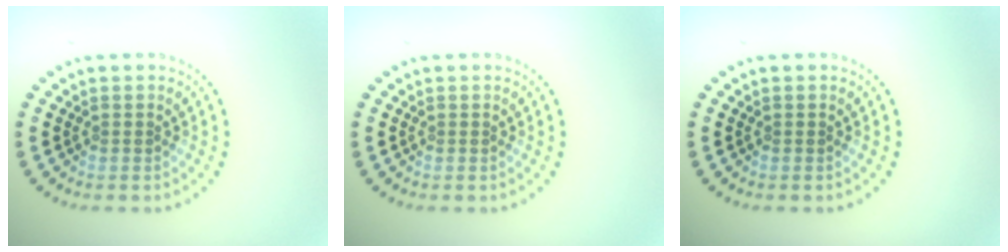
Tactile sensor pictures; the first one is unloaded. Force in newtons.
{"total": 0.0}
{"total": 0.0}